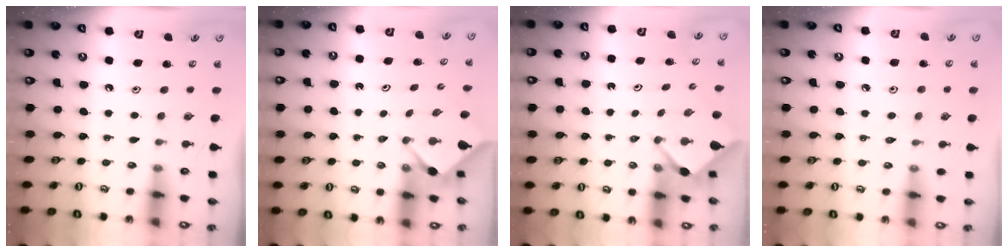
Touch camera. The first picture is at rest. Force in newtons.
{"total": 2.9, "press": 2.9, "slide": 0.2}
{"total": 2.4, "press": 2.4, "slide": 0.3}
{"total": 3.8, "press": 3.7, "slide": 0.7}